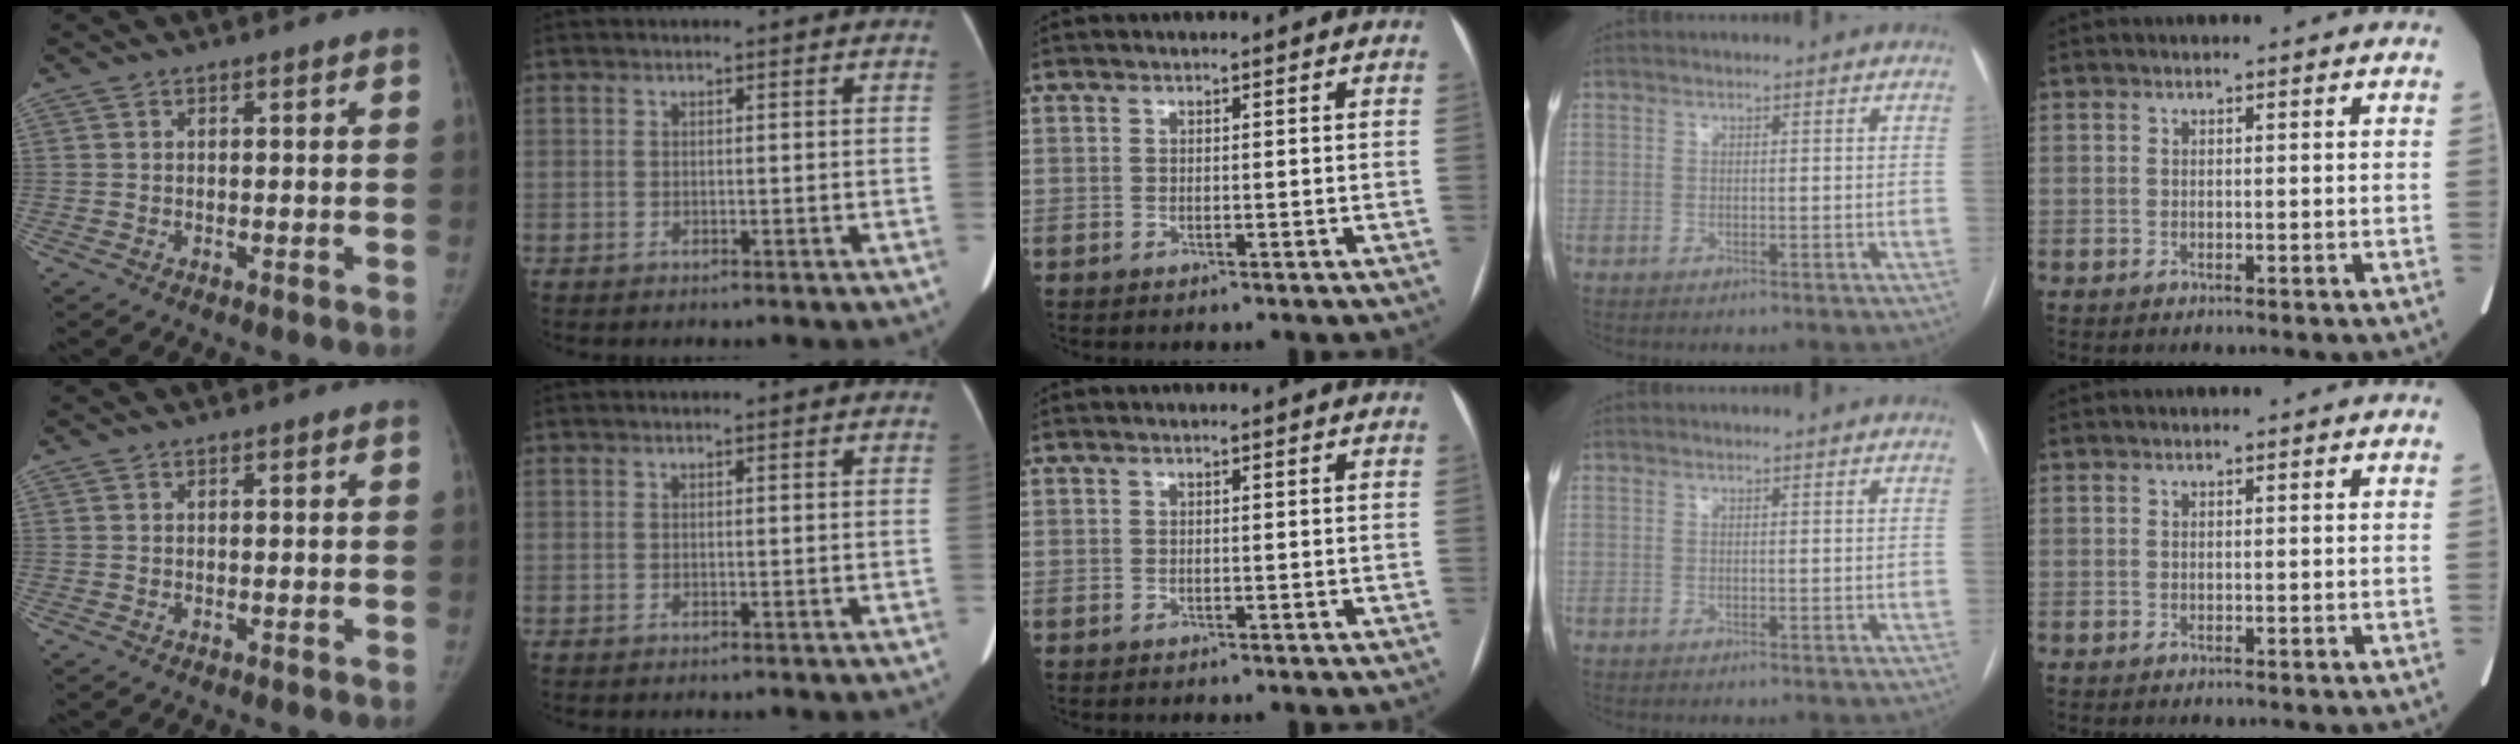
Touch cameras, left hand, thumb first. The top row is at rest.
{}